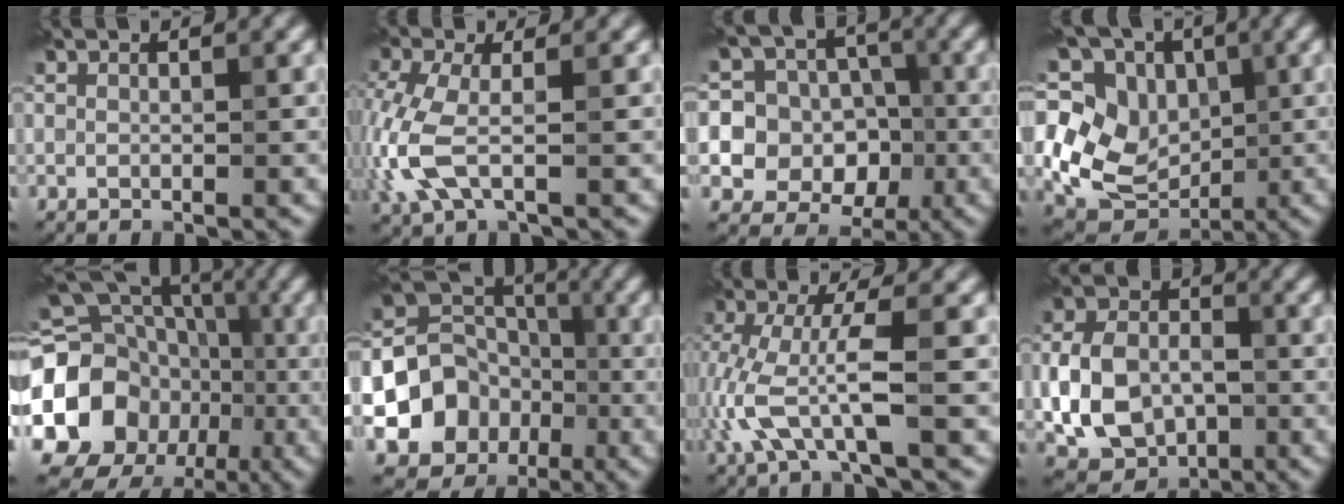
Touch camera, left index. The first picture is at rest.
{"total": 5.1, "force": [-1.1, 2.2, 4.4], "torque": [-0.124, -0.001, -0.027]}
{"total": 12.4, "force": [-1.0, 12.0, 3.0], "torque": [-0.099, 0.023, -0.033]}
{"total": 14.2, "force": [2.6, 11.4, 8.0], "torque": [-0.167, 0.035, 0.019]}
{"total": 21.2, "force": [-3.7, 19.0, 8.7], "torque": [-0.167, -0.006, -0.104]}
{"total": 9.5, "force": [-2.6, 8.4, 3.7], "torque": [-0.071, -0.005, -0.057]}
{"total": 5.5, "force": [-1.5, 1.4, 5.1], "torque": [-0.131, -0.003, -0.028]}
{"total": 7.8, "force": [-1.8, 5.7, 4.9], "torque": [-0.096, -0.004, -0.041]}